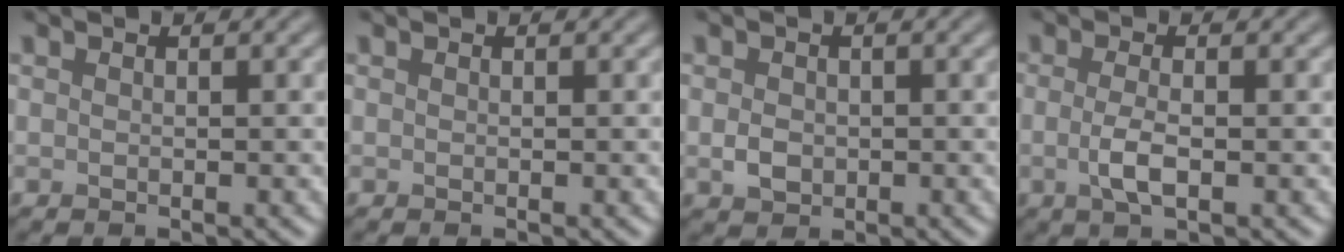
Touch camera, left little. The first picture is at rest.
{"total": 0.0}
{"total": 1.7, "force": [-0.2, 1.4, 1.0], "torque": [-0.019, -0.003, -0.007]}
{"total": 2.6, "force": [-0.4, 0.8, 2.4], "torque": [-0.053, -0.004, -0.011]}